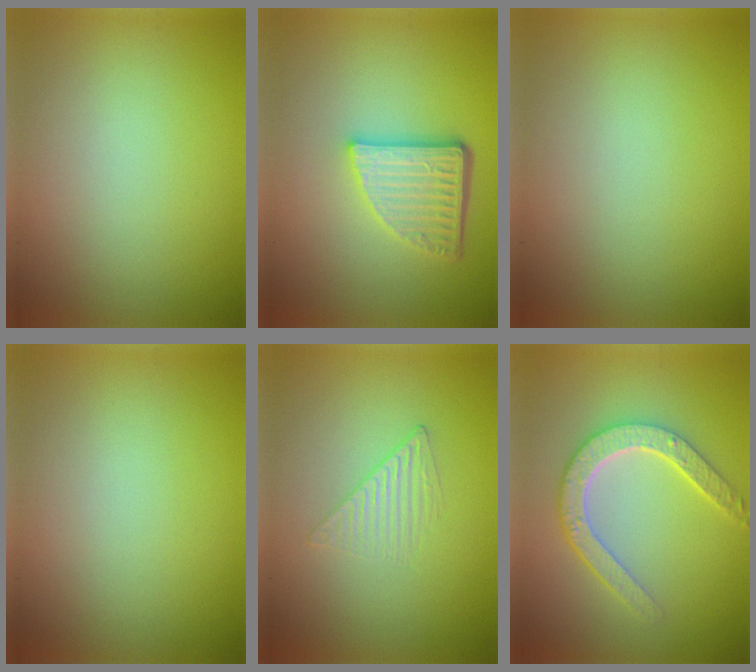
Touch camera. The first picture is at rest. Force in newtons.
{"total": 4.9, "press": 3.6, "slide": 3.4}
{"total": 0.0}
{"total": 0.0}
{"total": 1.3, "press": 0.4, "slide": 1.2}
{"total": 4.6, "press": 3.6, "slide": 2.8}